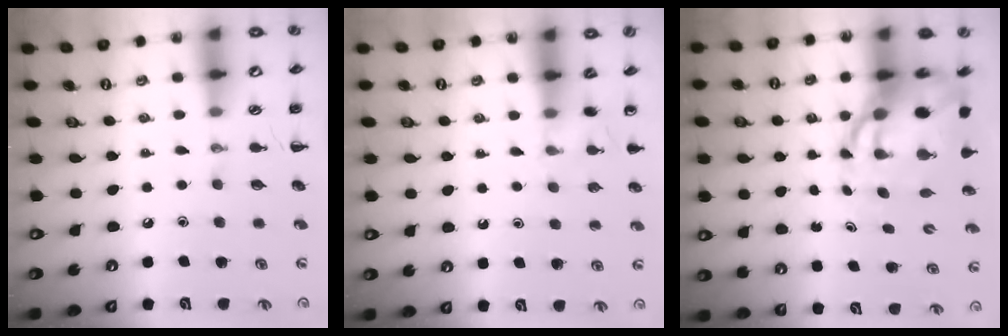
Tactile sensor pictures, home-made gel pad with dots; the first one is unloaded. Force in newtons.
{"total": 5.2, "press": 5.0, "slide": 1.5}
{"total": 10.2, "press": 9.9, "slide": 2.6}